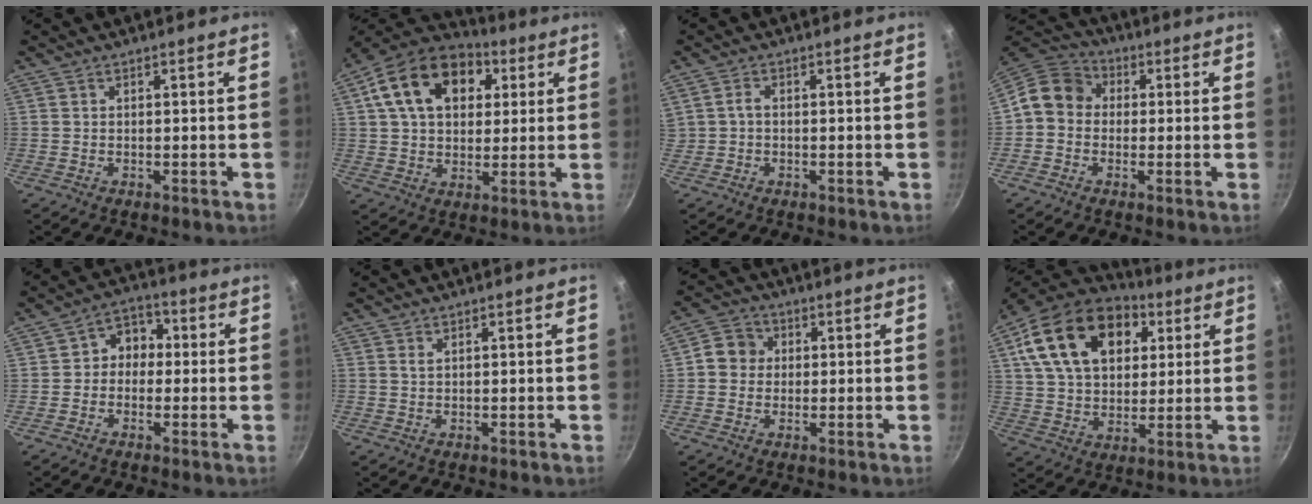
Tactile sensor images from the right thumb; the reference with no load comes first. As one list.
[{"total": 19.3, "force": [6.3, 13.2, 12.5], "torque": [-0.203, 0.014, 0.093]}, {"total": 1.6, "force": [-0.1, 1.2, 1.1], "torque": [-0.017, 0.012, 0.001]}, {"total": 9.2, "force": [0.2, 8.0, 4.5], "torque": [-0.055, 0.028, -0.023]}, {"total": 6.3, "force": [-0.1, 5.3, 3.4], "torque": [-0.007, 0.018, -0.019]}, {"total": 0.6, "force": [0.4, 0.3, 0.5], "torque": [-0.008, -0.002, 0.007]}, {"total": 5.6, "force": [0.4, 5.1, 2.2], "torque": [-0.009, 0.009, -0.009]}, {"total": 23.0, "force": [8.4, 15.2, 15.1], "torque": [-0.248, 0.000, 0.136]}]